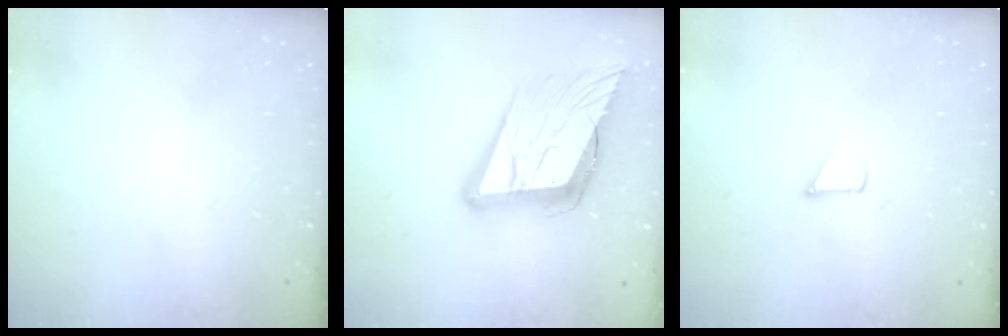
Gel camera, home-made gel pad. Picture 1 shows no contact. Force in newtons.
{"total": 23.3, "press": 22.8, "slide": 5.1}
{"total": 2.4, "press": 2.4, "slide": 0.2}